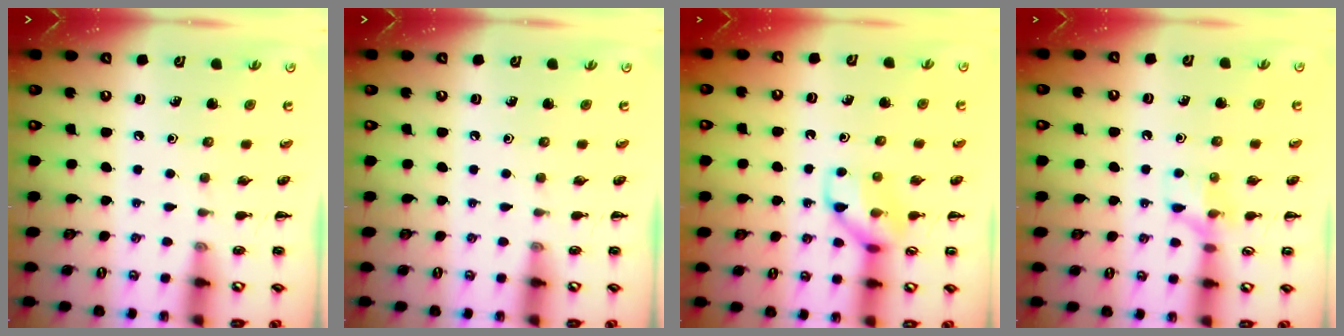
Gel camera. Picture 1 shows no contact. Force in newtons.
{"total": 0.0}
{"total": 10.9, "press": 10.8, "slide": 1.1}
{"total": 7.4, "press": 7.4, "slide": 0.8}